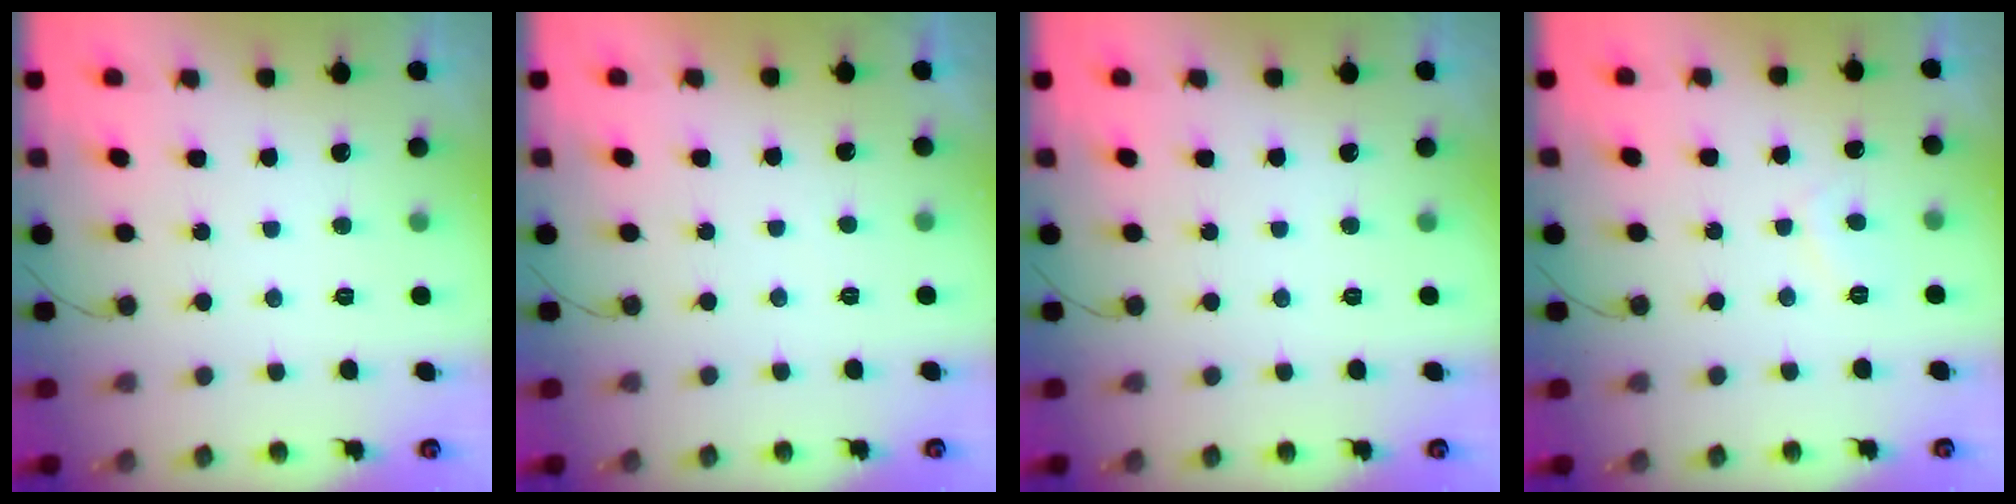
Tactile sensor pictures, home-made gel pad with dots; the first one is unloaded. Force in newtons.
{"total": 0.8, "press": 0.7, "slide": 0.5}
{"total": 0.0}
{"total": 2.0, "press": 1.9, "slide": 0.7}